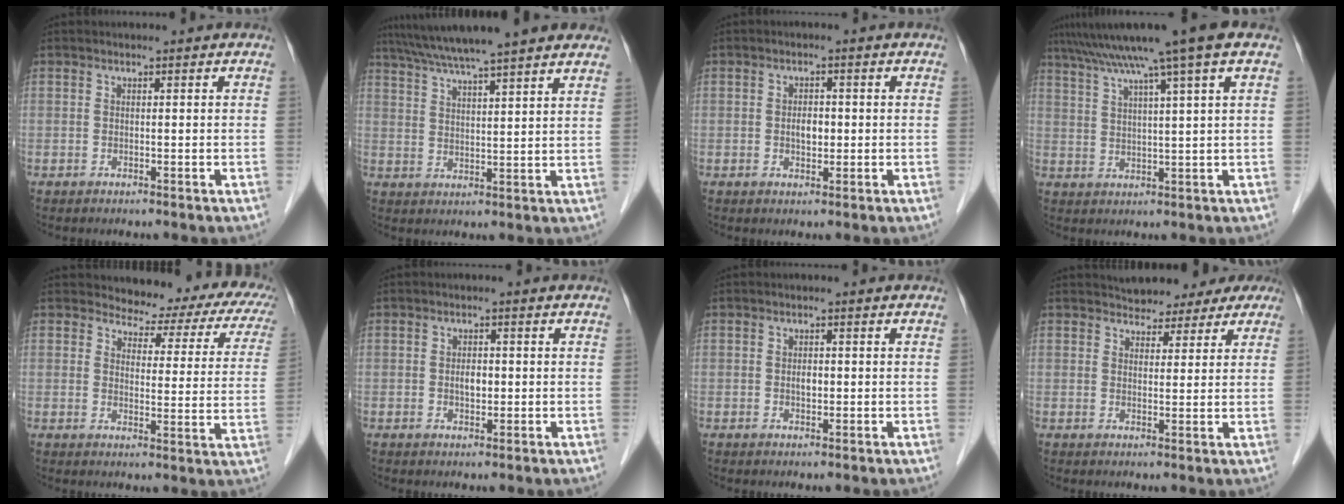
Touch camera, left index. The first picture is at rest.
{"total": 17.3, "force": [14.6, 0.4, 9.3], "torque": [-0.155, 0.043, 0.203]}
{"total": 2.4, "force": [-0.2, 1.4, 2.0], "torque": [-0.034, 0.003, -0.002]}
{"total": 11.8, "force": [8.5, -1.9, 8.1], "torque": [-0.137, 0.028, 0.122]}
{"total": 12.3, "force": [10.3, 4.8, 4.7], "torque": [-0.032, -0.003, 0.092]}
{"total": 2.1, "force": [-0.1, 1.2, 1.8], "torque": [-0.031, 0.001, -0.002]}
{"total": 1.4, "force": [-0.1, 0.8, 1.1], "torque": [-0.021, 0.001, -0.001]}
{"total": 7.4, "force": [6.2, 3.7, 1.8], "torque": [-0.014, 0.018, 0.067]}